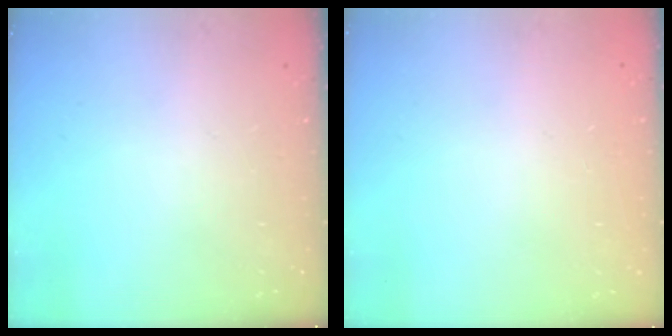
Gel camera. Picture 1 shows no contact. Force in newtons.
{"total": 0.0}